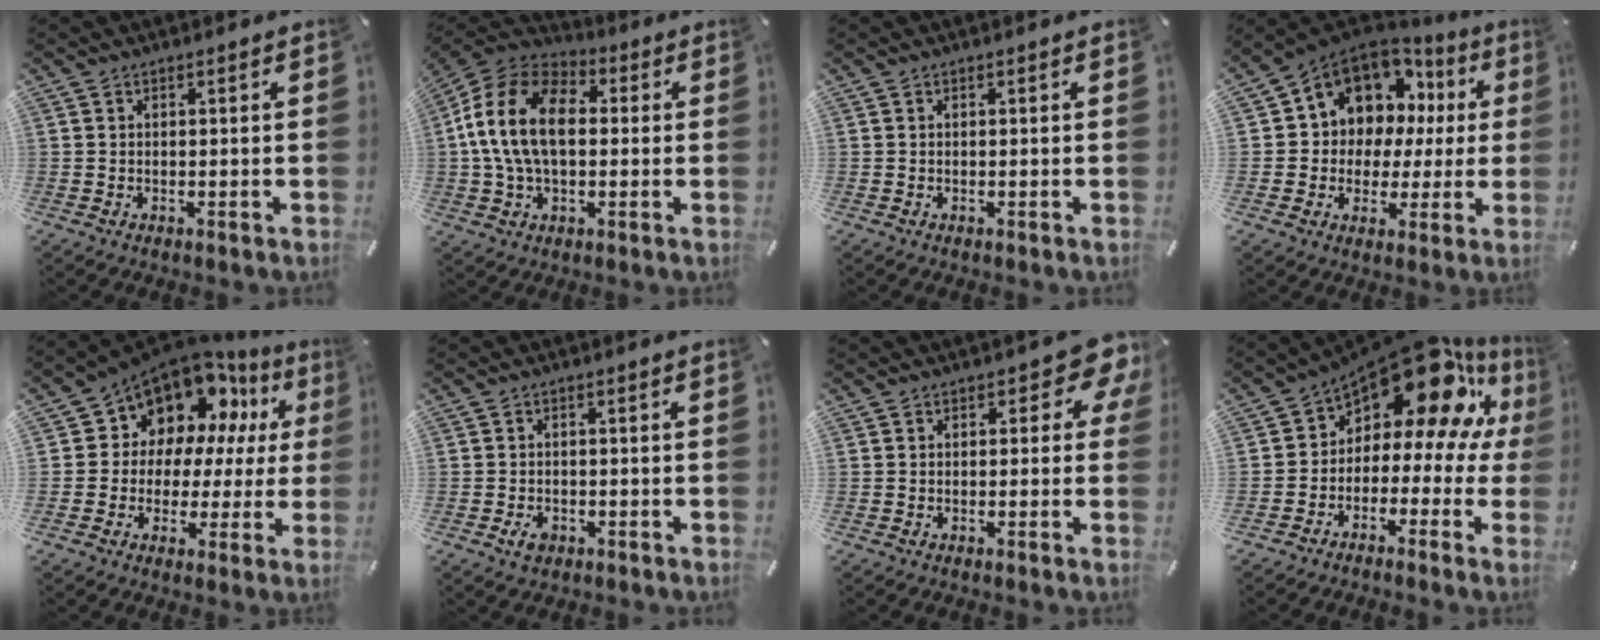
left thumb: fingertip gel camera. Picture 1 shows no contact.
{"total": 16.5, "force": [0.5, 10.9, 12.3], "torque": [-0.276, 0.015, 0.007]}
{"total": 0.0}
{"total": 10.9, "force": [5.7, 8.8, 3.0], "torque": [-0.078, -0.047, 0.111]}
{"total": 11.9, "force": [7.9, 8.3, 3.2], "torque": [-0.074, -0.070, 0.149]}
{"total": 2.8, "force": [-1.4, 2.0, 1.4], "torque": [-0.038, 0.002, -0.030]}
{"total": 6.7, "force": [2.5, 3.5, 5.1], "torque": [-0.053, -0.010, 0.037]}
{"total": 16.1, "force": [10.1, 7.0, 10.4], "torque": [-0.169, -0.083, 0.168]}